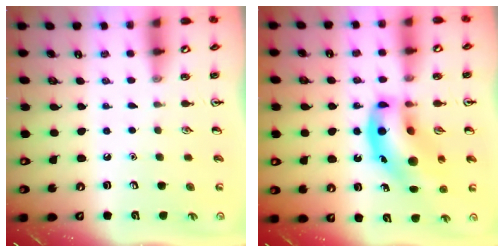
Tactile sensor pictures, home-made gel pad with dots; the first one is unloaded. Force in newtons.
{"total": 17.1, "press": 16.5, "slide": 4.5}